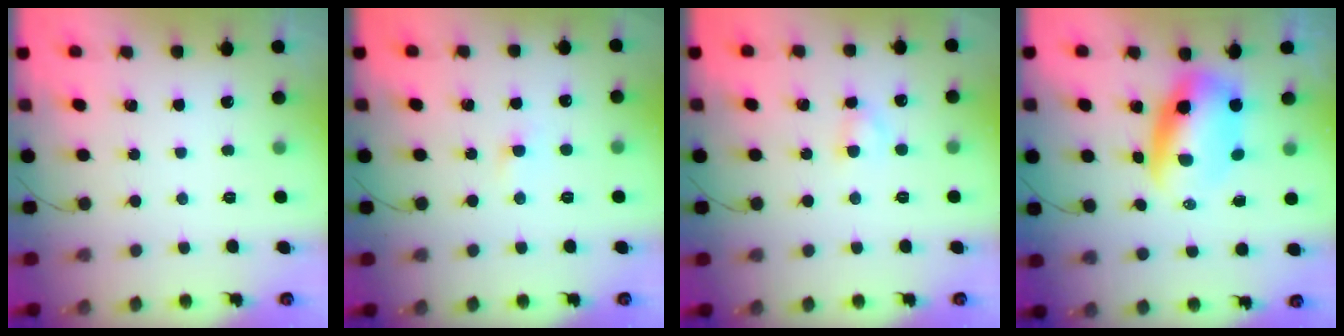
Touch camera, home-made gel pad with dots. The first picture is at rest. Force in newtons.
{"total": 1.7, "press": 1.5, "slide": 0.8}
{"total": 2.5, "press": 2.3, "slide": 1.0}
{"total": 8.0, "press": 7.7, "slide": 2.1}